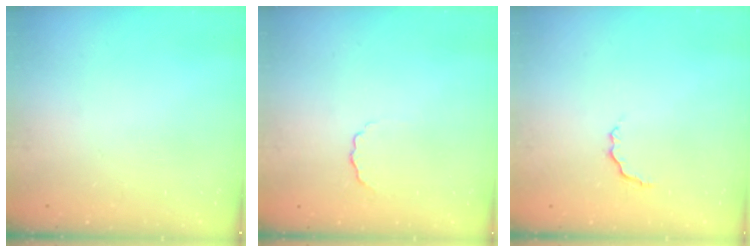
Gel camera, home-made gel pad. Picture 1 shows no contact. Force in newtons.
{"total": 3.1, "press": 3.0, "slide": 0.9}
{"total": 3.2, "press": 3.1, "slide": 0.5}